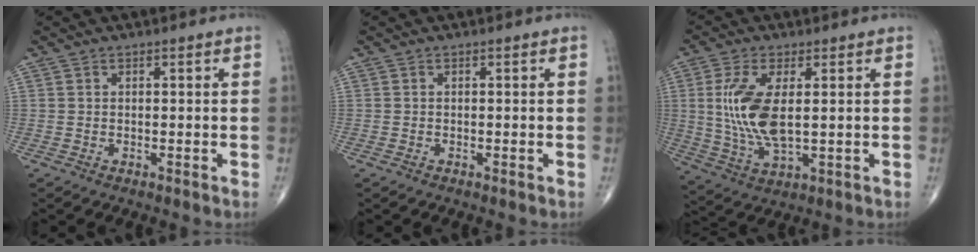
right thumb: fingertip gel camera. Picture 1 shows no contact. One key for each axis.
{"total": 0.0}
{"total": 11.6, "fx": 1.4, "fy": 4.9, "fz": 10.5, "tx": -0.229, "ty": -0.014, "tz": 0.036}